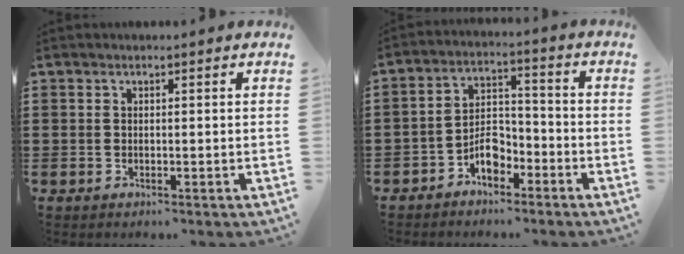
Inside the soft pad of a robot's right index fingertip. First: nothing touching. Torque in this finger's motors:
{"motor_torque": [0.67, 0.64, 0.17, 0.06]}